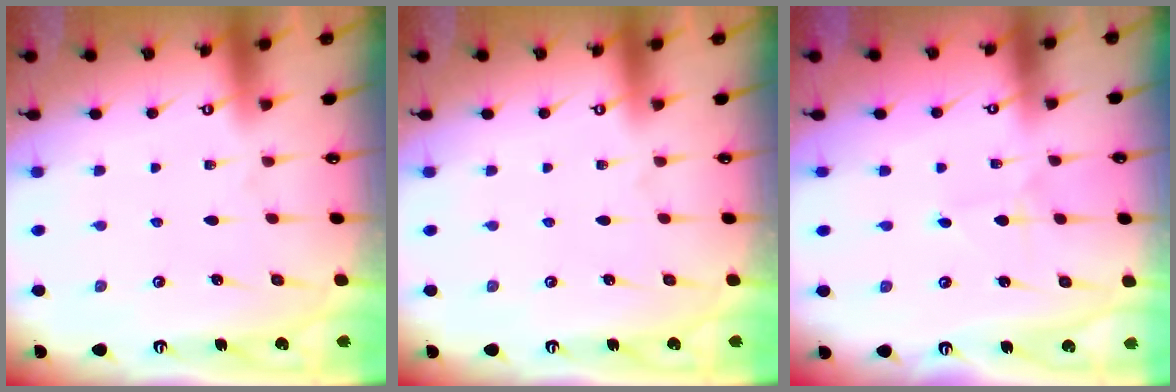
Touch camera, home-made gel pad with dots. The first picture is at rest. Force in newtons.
{"total": 0.0}
{"total": 1.3, "press": 1.3, "slide": 0.1}